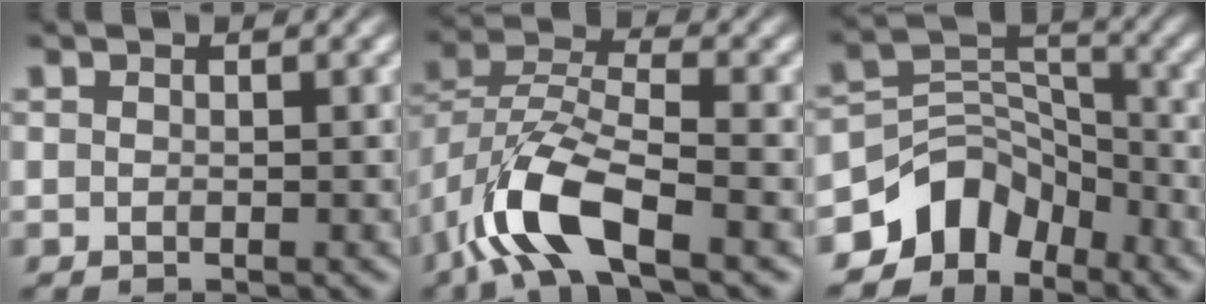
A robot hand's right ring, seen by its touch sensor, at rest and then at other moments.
{"total": 5.7, "force": [-2.0, 3.1, 4.4], "torque": [-0.109, -0.023, -0.025]}
{"total": 9.7, "force": [-4.2, 7.3, 4.7], "torque": [-0.069, -0.018, -0.072]}